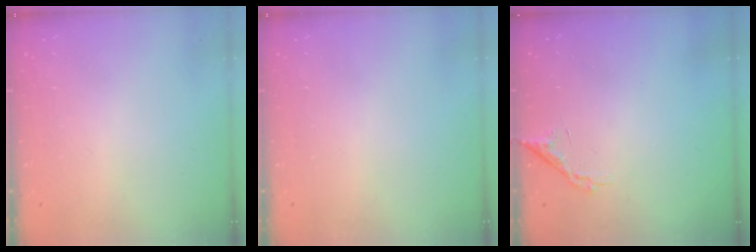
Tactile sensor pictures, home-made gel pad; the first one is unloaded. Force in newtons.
{"total": 0.0}
{"total": 6.8, "press": 6.8, "slide": 0.4}